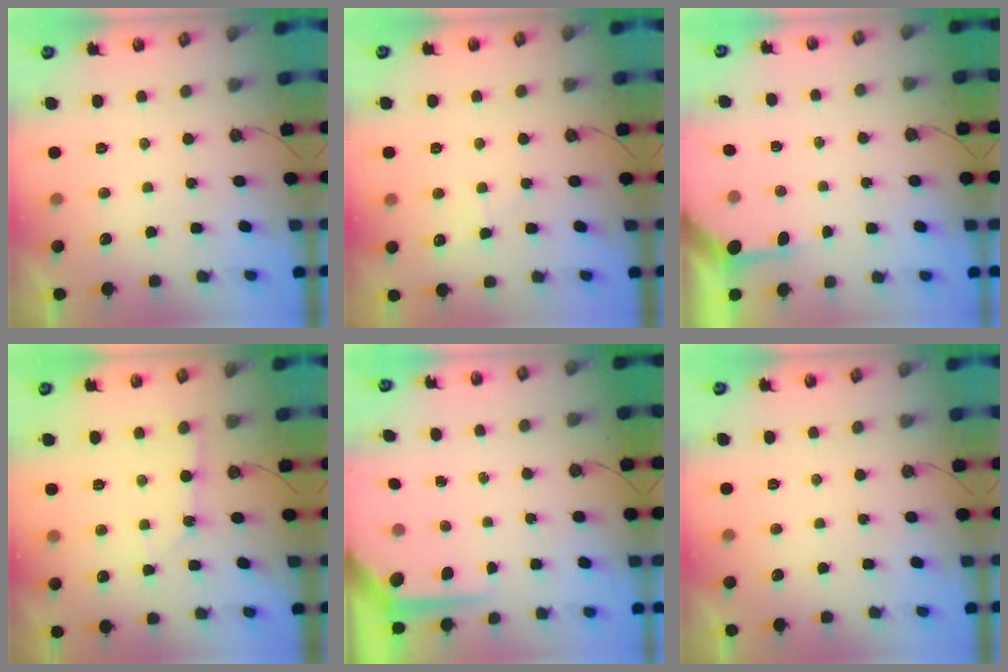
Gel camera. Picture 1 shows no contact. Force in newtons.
{"total": 4.6, "press": 4.5, "slide": 0.9}
{"total": 3.2, "press": 3.2, "slide": 0.3}
{"total": 2.3, "press": 2.3, "slide": 0.2}
{"total": 7.2, "press": 7.2, "slide": 0.7}
{"total": 0.0}